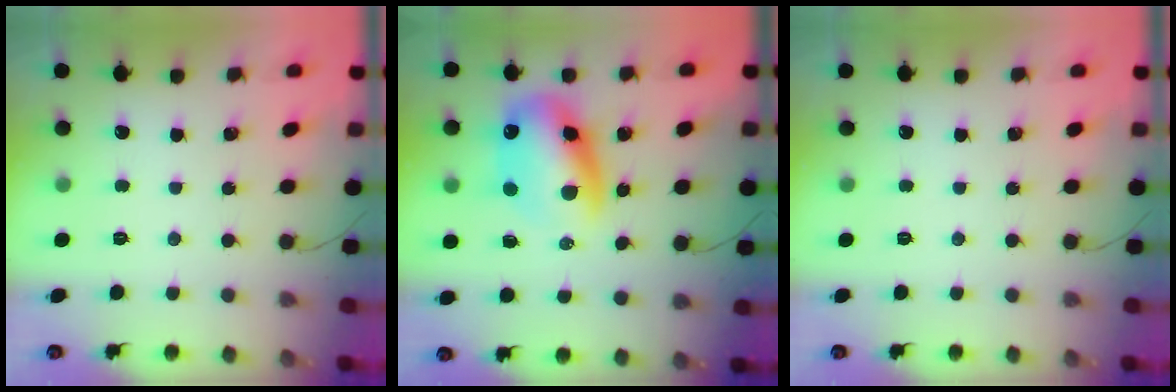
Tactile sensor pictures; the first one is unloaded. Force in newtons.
{"total": 14.0, "press": 13.4, "slide": 3.9}
{"total": 0.0}